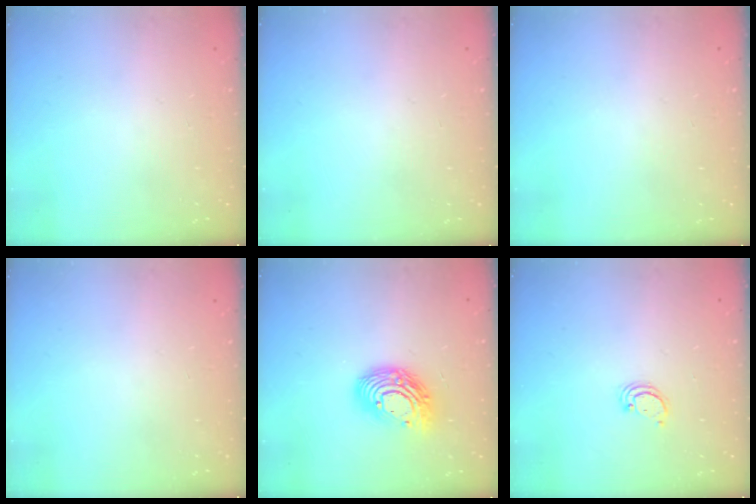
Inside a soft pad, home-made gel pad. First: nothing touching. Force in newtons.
{"total": 0.0}
{"total": 0.0}
{"total": 0.0}
{"total": 13.4, "press": 13.4, "slide": 1.0}
{"total": 2.4, "press": 2.4, "slide": 0.2}